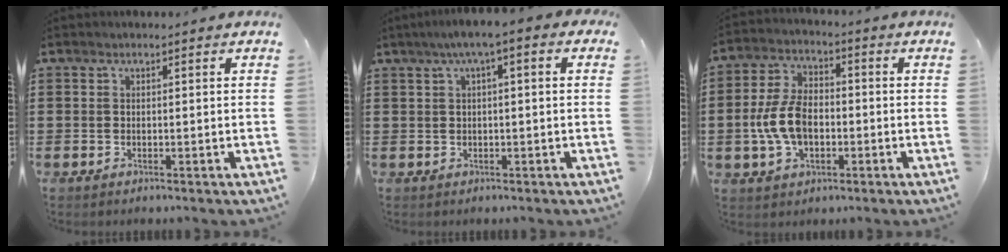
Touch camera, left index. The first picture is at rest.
{"total": 3.0, "force": [0.1, 0.4, 3.0], "torque": [-0.055, 0.004, -0.003]}
{"total": 8.7, "force": [-1.6, 5.2, 6.8], "torque": [-0.161, 0.005, -0.037]}